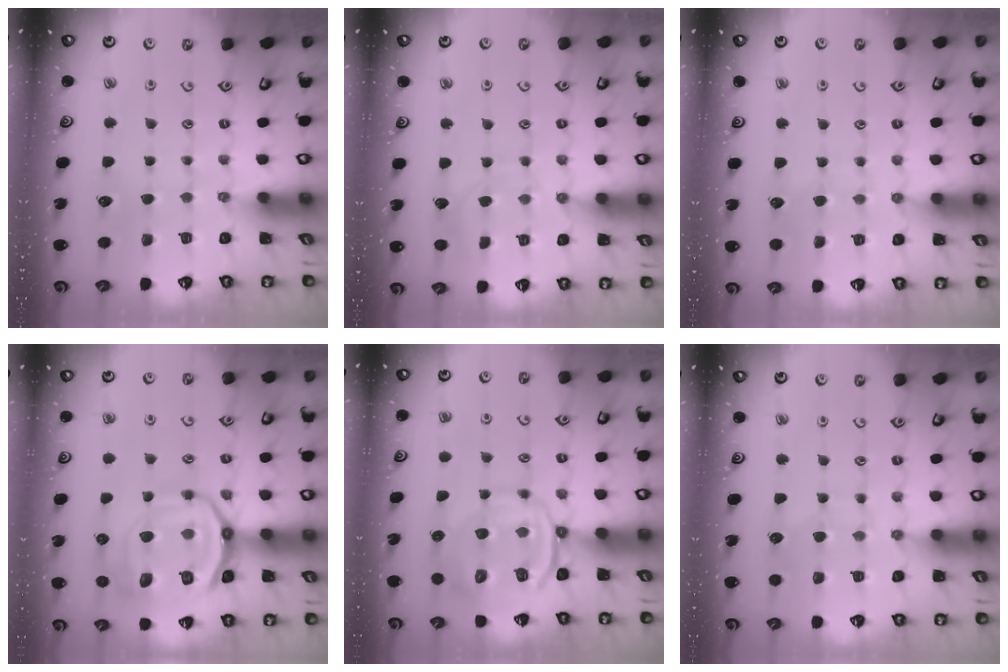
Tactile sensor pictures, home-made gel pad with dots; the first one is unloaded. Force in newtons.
{"total": 6.3, "press": 6.3, "slide": 0.3}
{"total": 5.6, "press": 5.6, "slide": 0.6}
{"total": 20.8, "press": 20.7, "slide": 2.0}
{"total": 9.7, "press": 9.5, "slide": 1.8}
{"total": 6.7, "press": 6.7, "slide": 0.4}